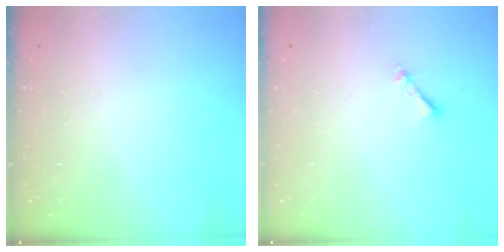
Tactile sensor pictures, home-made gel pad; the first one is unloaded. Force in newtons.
{"total": 2.7, "press": 2.7, "slide": 0.4}